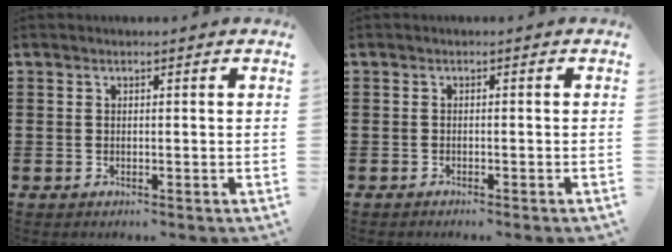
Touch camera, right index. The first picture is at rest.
{"total": 0.7, "force": [-0.7, 0.0, 0.2], "torque": [-0.005, -0.002, -0.014]}